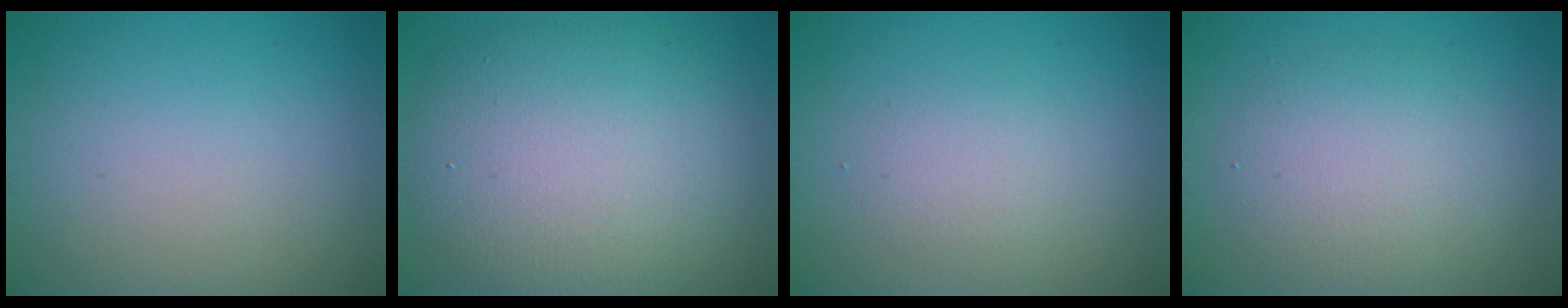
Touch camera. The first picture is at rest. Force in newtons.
{"total": 10.3, "press": 10.3, "slide": 0.4}
{"total": 1.9, "press": 1.9, "slide": 0.1}
{"total": 4.2, "press": 4.2, "slide": 0.4}